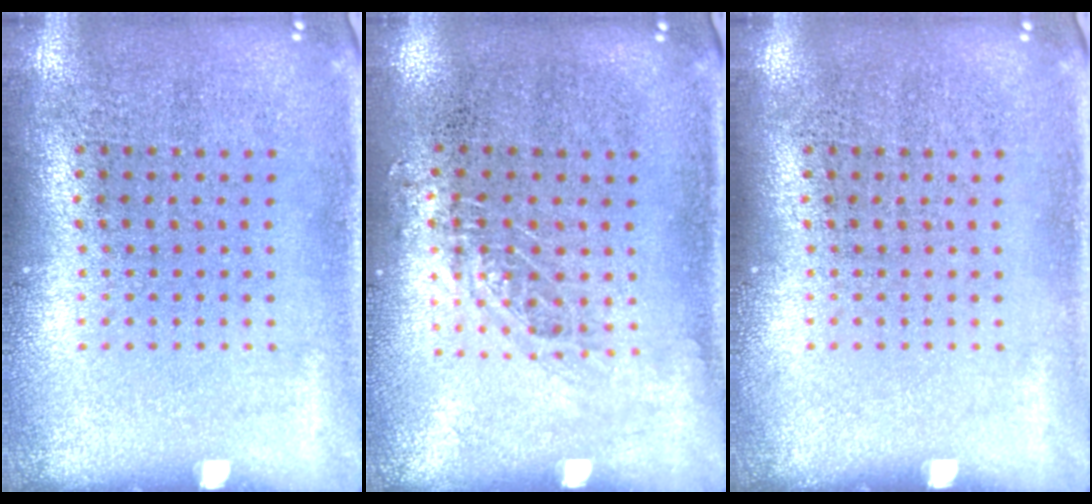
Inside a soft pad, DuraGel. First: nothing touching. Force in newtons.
{"total": 0.8, "press": 0.8, "slide": 0.2}
{"total": 0.0}